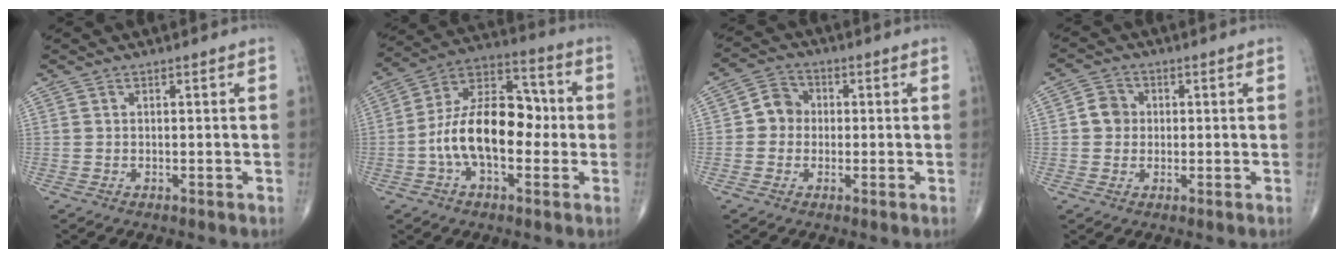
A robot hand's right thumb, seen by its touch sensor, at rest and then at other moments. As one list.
[{"total": 16.7, "force": [-1.9, 9.4, 13.6], "torque": [-0.220, 0.045, -0.042]}, {"total": 5.1, "force": [-0.2, 4.7, 2.1], "torque": [-0.014, 0.013, -0.015]}, {"total": 4.0, "force": [0.2, 3.7, 1.6], "torque": [-0.009, 0.006, -0.004]}]